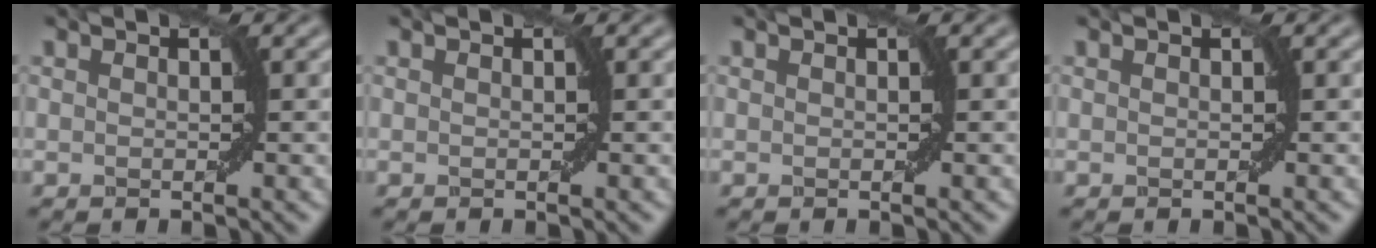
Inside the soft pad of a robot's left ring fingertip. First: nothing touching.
{"total": 0.0}
{"total": 0.0}
{"total": 0.0}